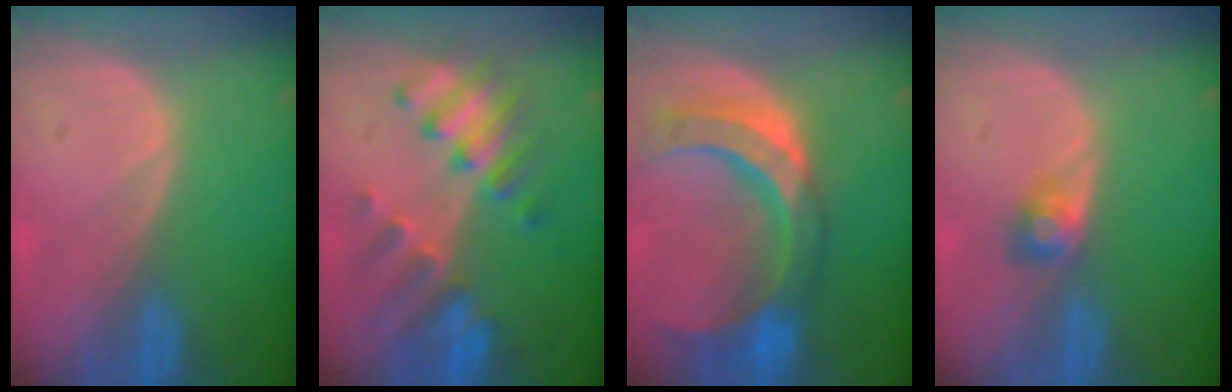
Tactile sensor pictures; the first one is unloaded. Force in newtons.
{"total": 8.0, "press": 7.8, "slide": 1.3}
{"total": 11.6, "press": 9.8, "slide": 6.2}
{"total": 2.3, "press": 2.3, "slide": 0.2}